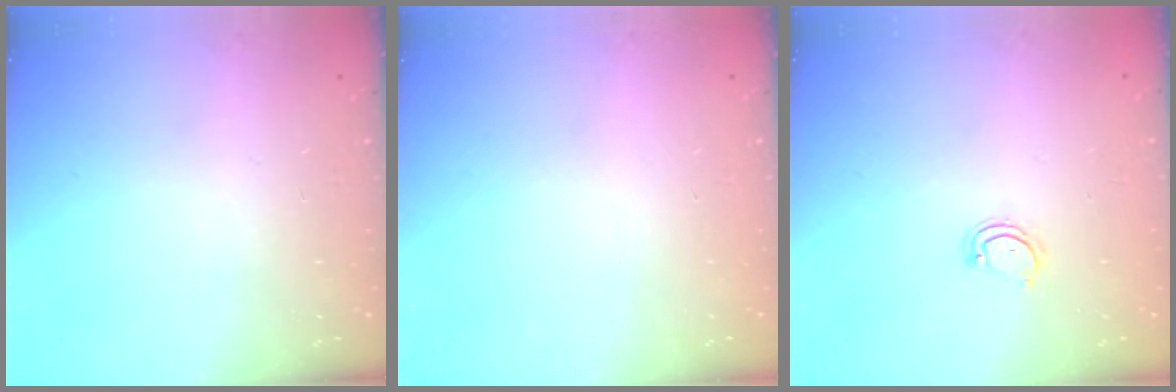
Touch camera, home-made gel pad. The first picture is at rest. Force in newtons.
{"total": 0.0}
{"total": 2.8, "press": 2.8, "slide": 0.3}